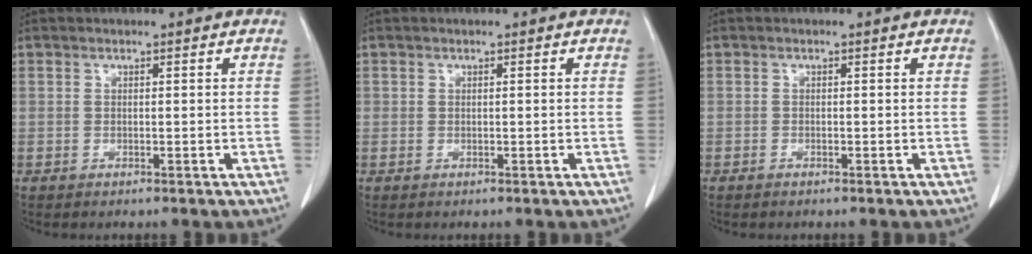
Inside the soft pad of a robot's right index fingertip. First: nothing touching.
{"total": 0.6, "force": [-0.1, 0.4, 0.5], "torque": [-0.025, 0.009, 0.000]}
{"total": 0.9, "force": [-0.5, 0.5, 0.5], "torque": [-0.012, 0.000, -0.008]}